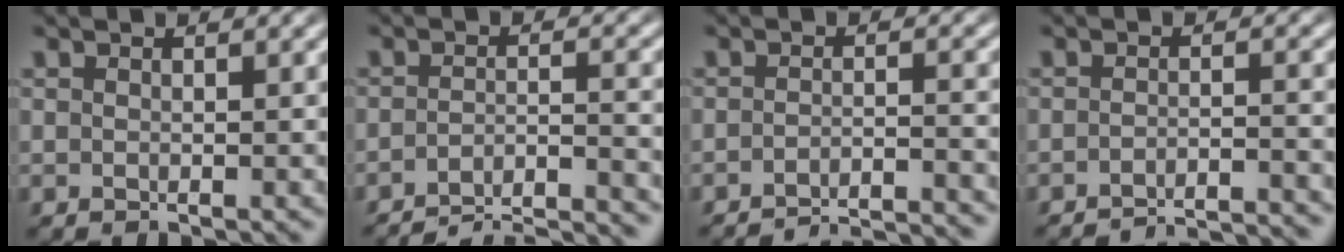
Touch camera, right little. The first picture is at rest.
{"total": 10.4, "force": [-9.6, 2.8, 2.8], "torque": [-0.028, -0.033, -0.145]}
{"total": 11.0, "force": [-10.7, 1.7, 1.4], "torque": [0.010, -0.024, -0.167]}
{"total": 10.0, "force": [-9.9, 1.3, 1.1], "torque": [0.011, -0.023, -0.152]}